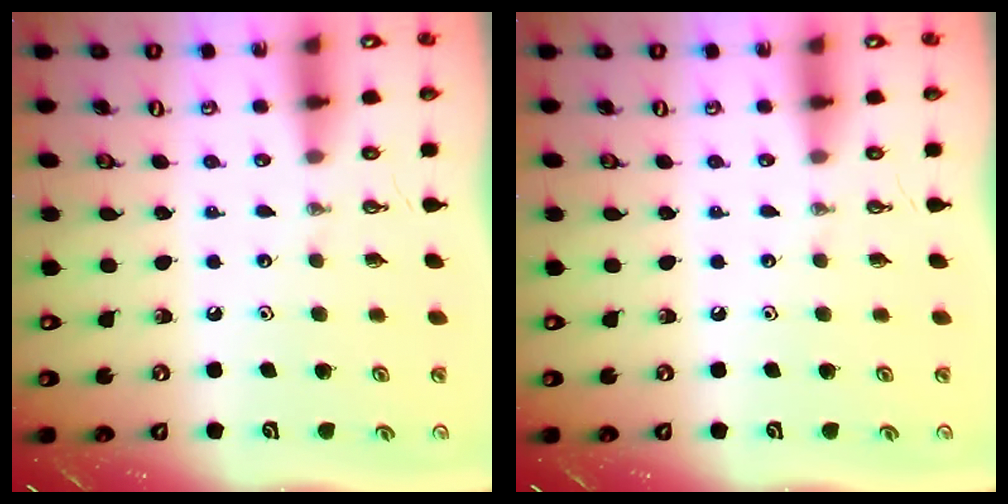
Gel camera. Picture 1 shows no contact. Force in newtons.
{"total": 0.0}